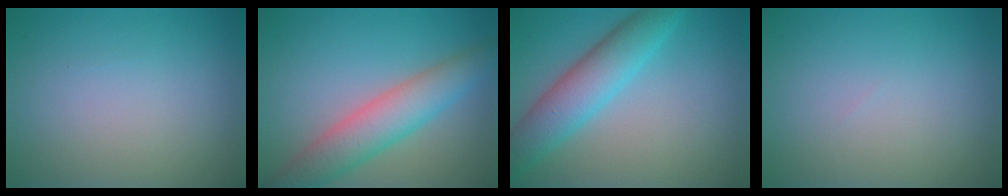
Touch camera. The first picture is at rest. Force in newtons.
{"total": 5.4, "press": 5.4, "slide": 0.2}
{"total": 5.6, "press": 5.5, "slide": 0.3}
{"total": 0.0}